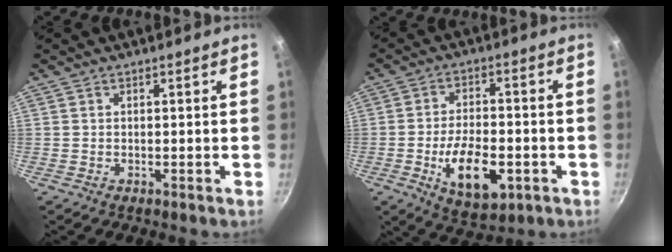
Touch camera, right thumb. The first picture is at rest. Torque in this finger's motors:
{"motor_torque": [-0.06, 0.63, 0.73, 0.26, 0.37]}